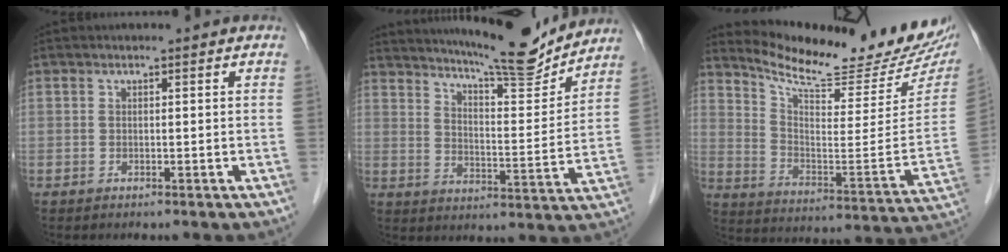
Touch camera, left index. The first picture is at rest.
{"total": 16.0, "force": [14.8, 1.3, 6.1], "torque": [-0.101, -0.026, 0.209]}
{"total": 21.9, "force": [19.7, 2.3, 9.2], "torque": [-0.149, -0.076, 0.277]}